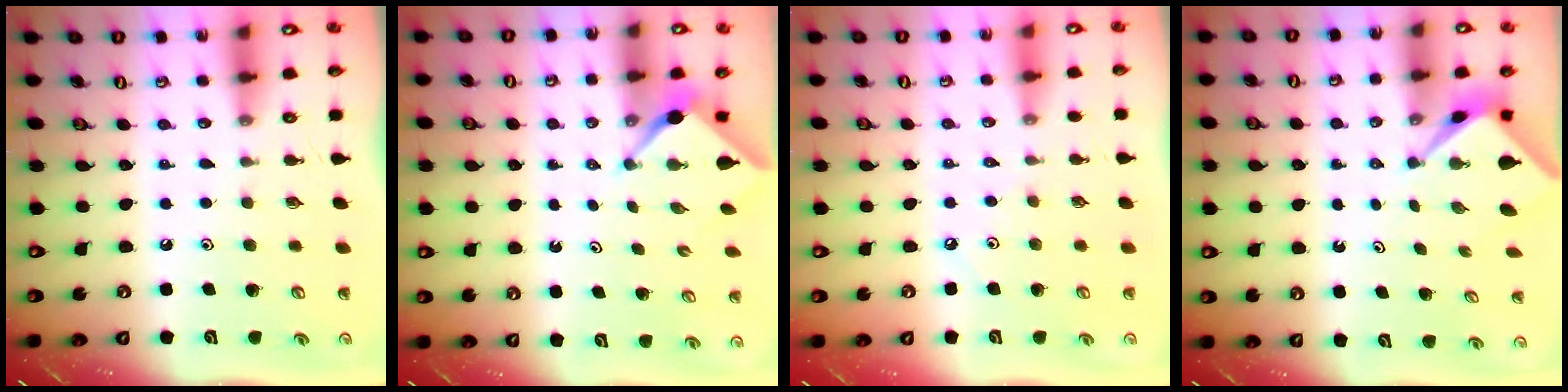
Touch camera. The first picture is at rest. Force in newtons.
{"total": 2.4, "press": 2.4, "slide": 0.2}
{"total": 2.3, "press": 2.3, "slide": 0.5}
{"total": 2.1, "press": 2.1, "slide": 0.2}